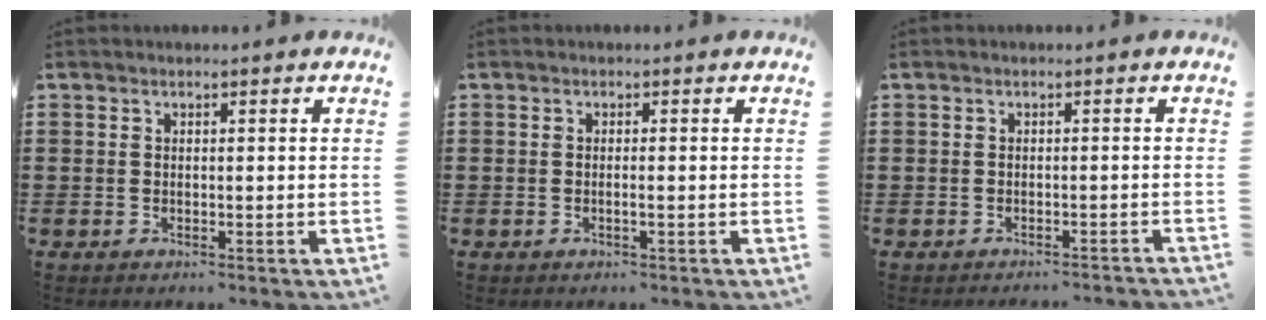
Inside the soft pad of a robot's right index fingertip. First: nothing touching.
{"total": 0.9, "force": [-0.4, -0.1, 0.8], "torque": [-0.013, -0.004, -0.007]}
{"total": 1.1, "force": [-1.1, 0.0, 0.0], "torque": [-0.004, 0.001, -0.023]}